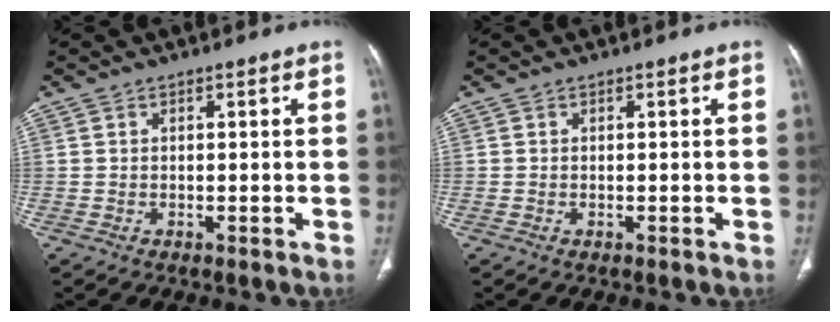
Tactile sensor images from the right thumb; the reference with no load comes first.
{"total": 0.0}